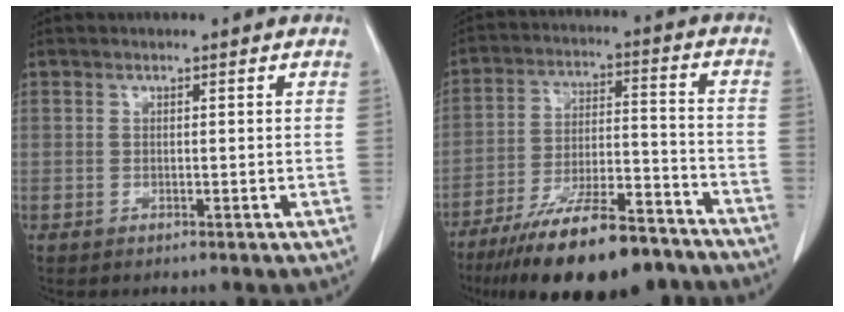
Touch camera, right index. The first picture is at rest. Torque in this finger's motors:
{"motor_torque": [1.03, -1.10, 1.05, 0.21]}